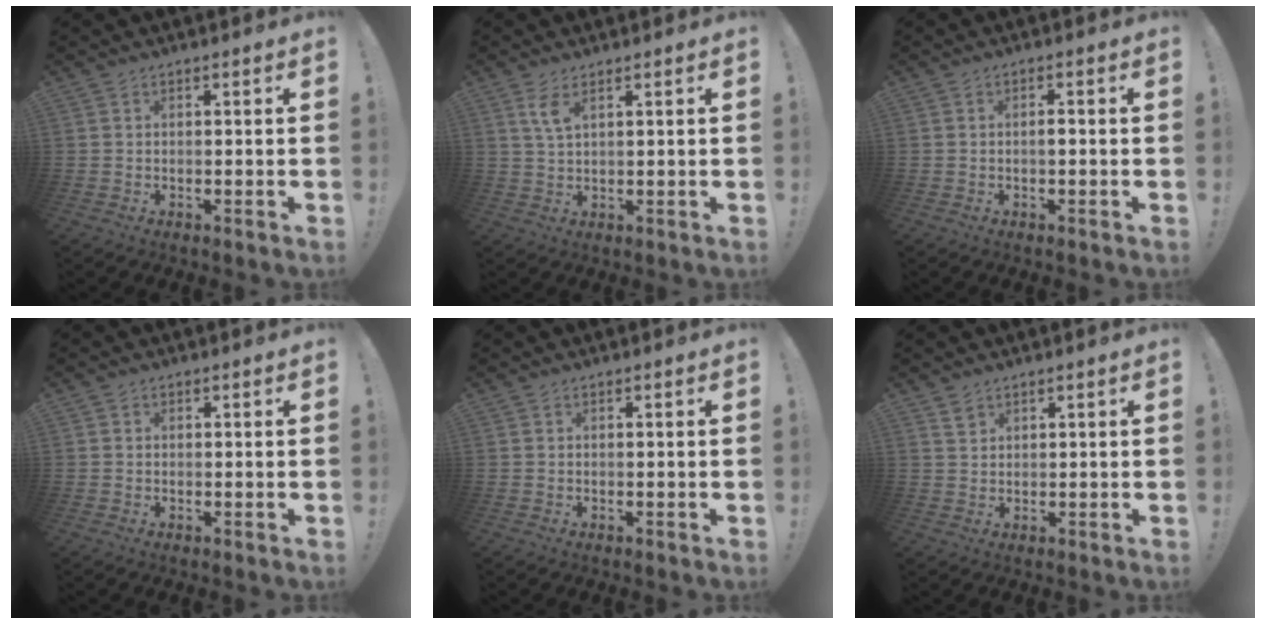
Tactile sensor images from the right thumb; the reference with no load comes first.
{"total": 4.3, "force": [2.2, 1.4, 3.4], "torque": [-0.055, -0.010, 0.037]}
{"total": 1.6, "force": [-0.5, 0.4, 1.5], "torque": [-0.022, 0.002, -0.012]}
{"total": 0.5, "force": [0.1, 0.5, -0.1], "torque": [0.008, -0.002, 0.001]}
{"total": 0.0}
{"total": 2.9, "force": [2.0, 1.9, 0.7], "torque": [0.005, -0.016, 0.035]}